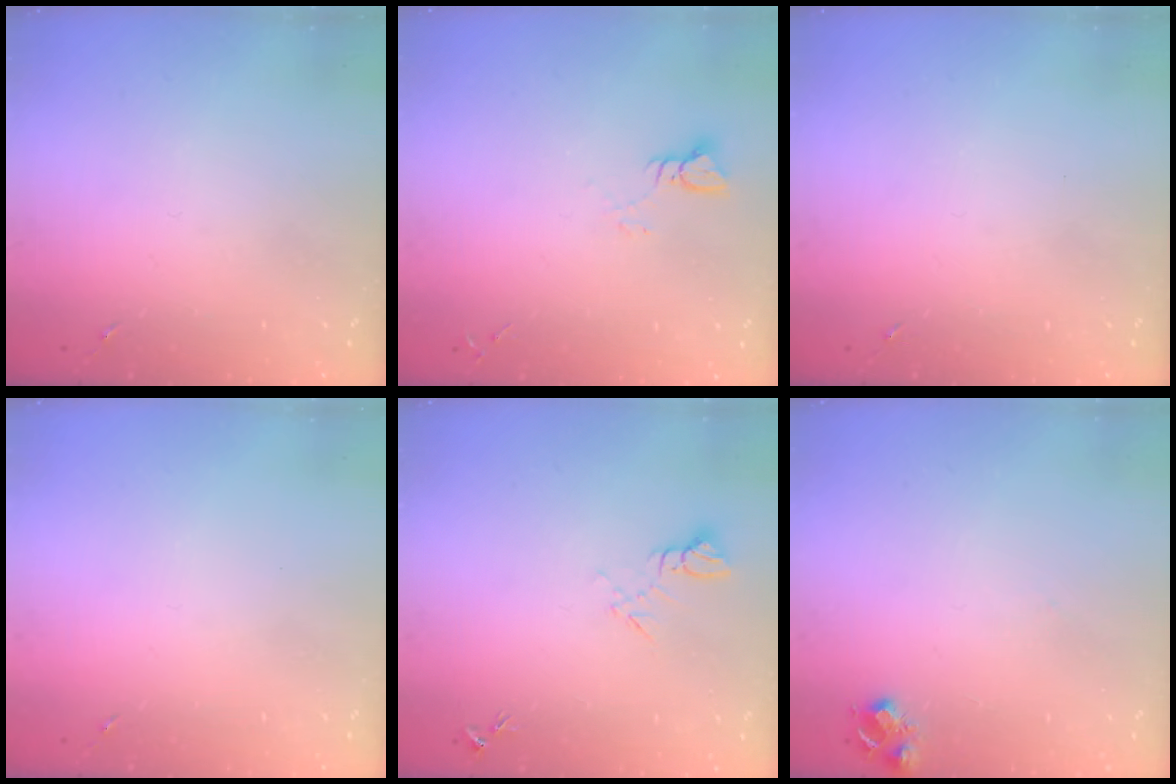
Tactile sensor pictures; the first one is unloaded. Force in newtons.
{"total": 3.8, "press": 3.8, "slide": 0.5}
{"total": 0.0}
{"total": 0.0}
{"total": 5.8, "press": 5.7, "slide": 0.7}
{"total": 7.3, "press": 7.2, "slide": 0.8}